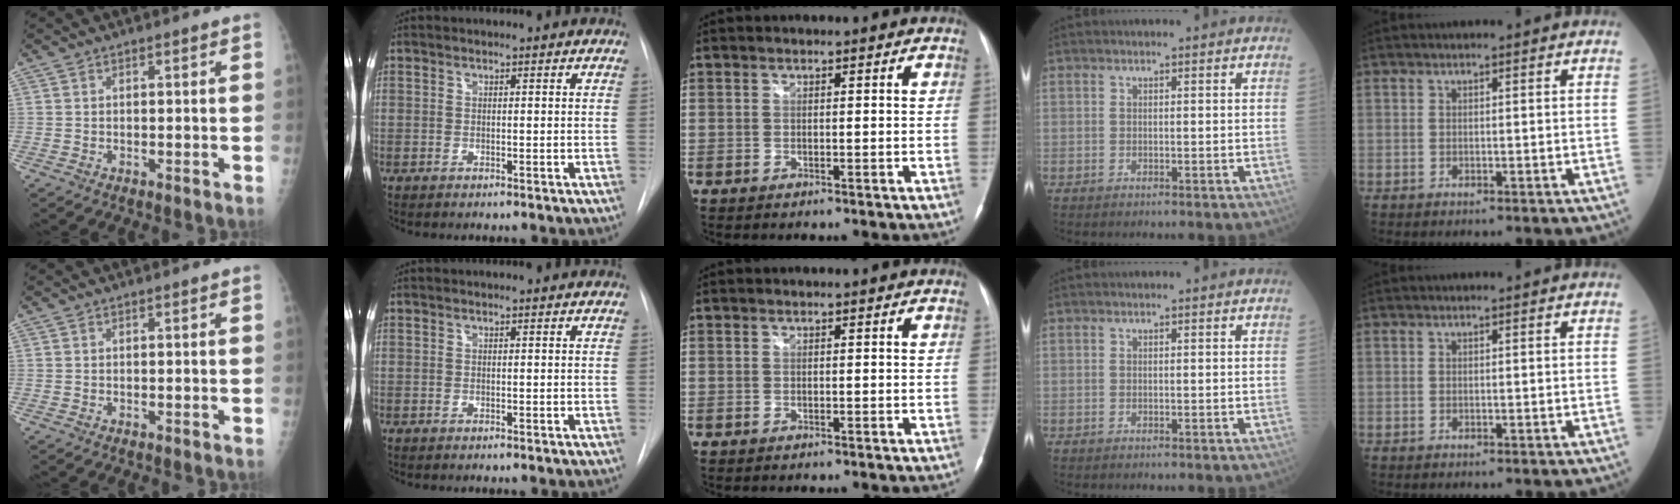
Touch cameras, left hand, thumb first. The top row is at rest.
{}